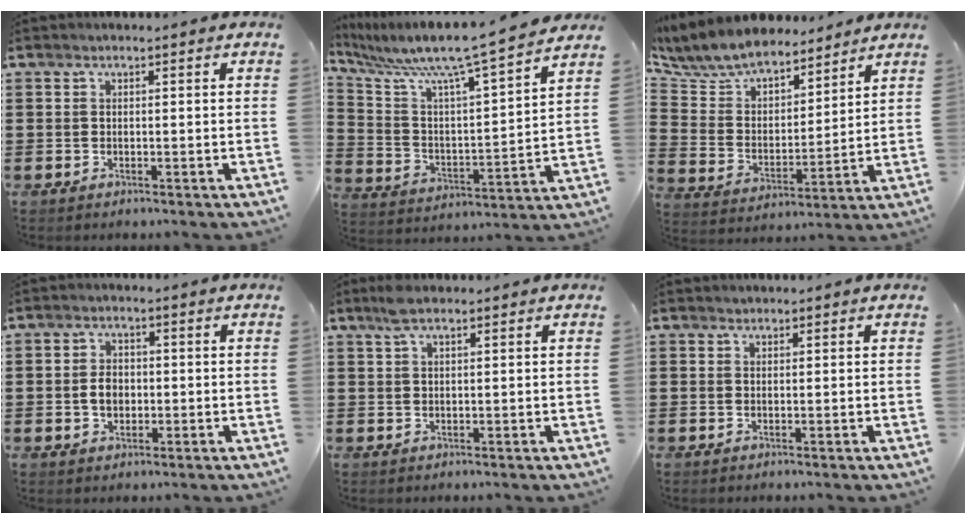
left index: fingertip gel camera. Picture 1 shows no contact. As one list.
[{"total": 9.1, "force": [7.8, -0.1, 4.8], "torque": [-0.127, -0.064, 0.121]}, {"total": 7.7, "force": [7.2, 2.2, 1.3], "torque": [-0.068, -0.049, 0.128]}, {"total": 3.3, "force": [-0.3, 2.3, 2.3], "torque": [-0.040, 0.001, -0.009]}, {"total": 3.2, "force": [2.1, 0.8, 2.3], "torque": [-0.049, 0.004, 0.037]}, {"total": 0.7, "force": [0.6, 0.3, 0.0], "torque": [-0.002, 0.001, 0.013]}]